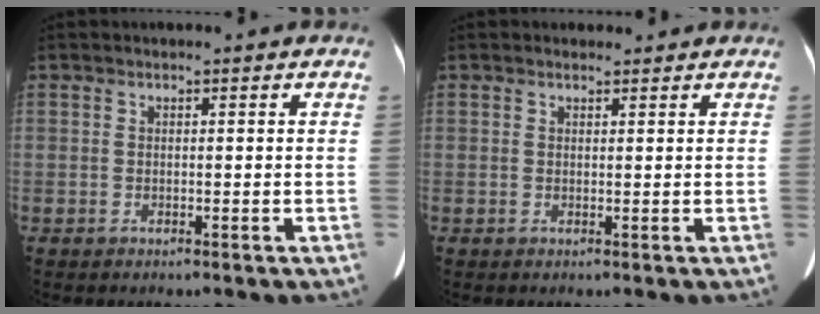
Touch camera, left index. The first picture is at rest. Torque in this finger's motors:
{"motor_torque": [-0.30, -0.23, -0.28, -0.02]}